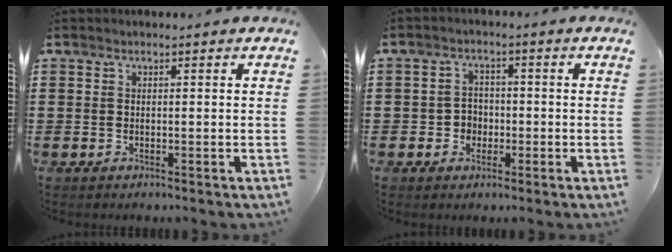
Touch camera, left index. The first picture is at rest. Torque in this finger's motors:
{"motor_torque": [0.29, 0.29, 0.09, 0.01]}